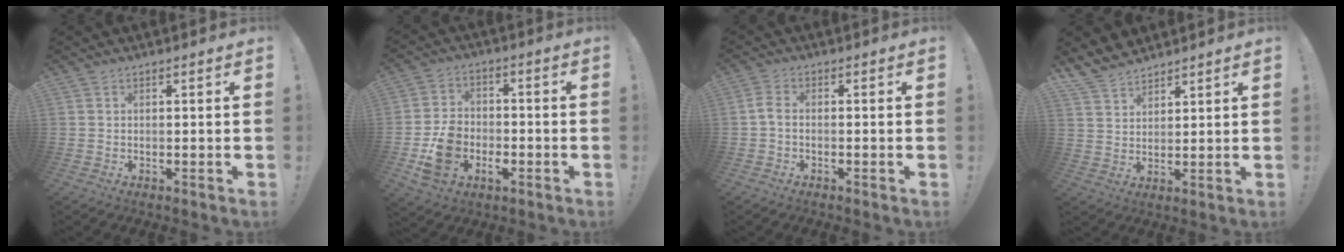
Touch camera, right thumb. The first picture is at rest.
{"total": 11.2, "force": [-3.8, 8.8, 5.7], "torque": [-0.086, 0.012, -0.061]}
{"total": 3.2, "force": [-0.8, 1.8, 2.5], "torque": [-0.050, 0.007, -0.016]}
{"total": 6.7, "force": [6.0, 2.8, 1.3], "torque": [-0.031, -0.040, 0.117]}